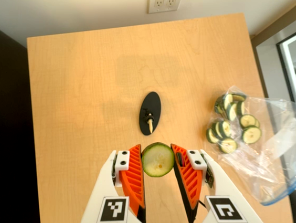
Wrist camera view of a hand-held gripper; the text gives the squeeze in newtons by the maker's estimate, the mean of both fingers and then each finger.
{"total": 9.5, "left": 9.6, "right": 9.4}